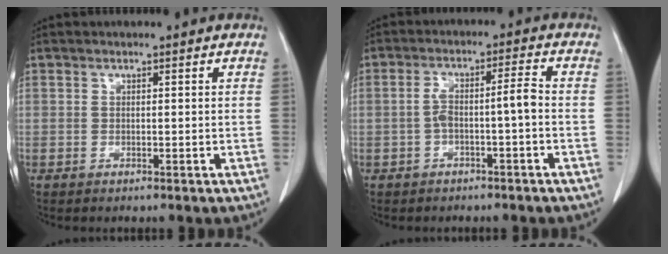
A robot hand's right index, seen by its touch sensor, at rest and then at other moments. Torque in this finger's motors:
{"motor_torque": [0.70, -0.34, 0.34, 0.09]}